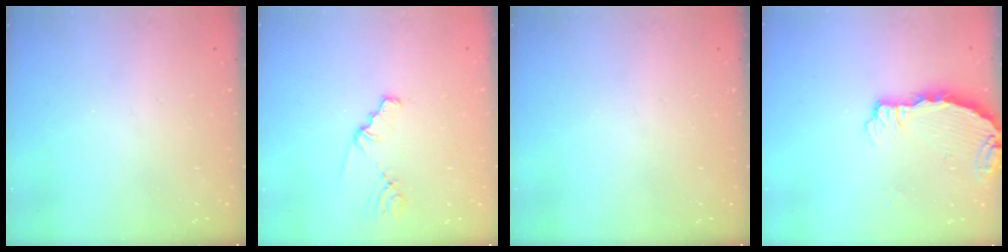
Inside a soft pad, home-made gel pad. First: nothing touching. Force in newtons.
{"total": 1.8, "press": 1.8, "slide": 0.2}
{"total": 0.0}
{"total": 3.8, "press": 3.8, "slide": 0.3}